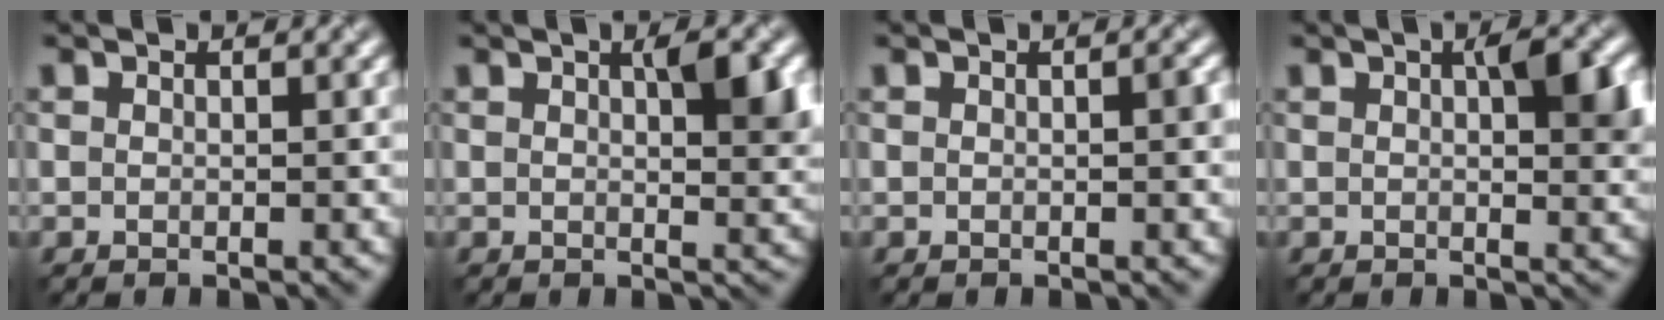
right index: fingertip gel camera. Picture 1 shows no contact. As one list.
[{"total": 3.6, "force": [1.0, 1.2, 3.3], "torque": [-0.046, 0.002, 0.017]}, {"total": 1.1, "force": [0.0, 0.4, 1.0], "torque": [-0.013, 0.000, 0.001]}, {"total": 4.3, "force": [1.0, 1.6, 3.9], "torque": [-0.053, 0.003, 0.015]}]